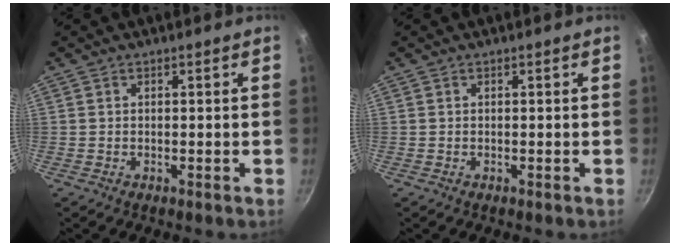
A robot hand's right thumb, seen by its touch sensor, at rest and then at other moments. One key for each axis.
{"total": 0.0}